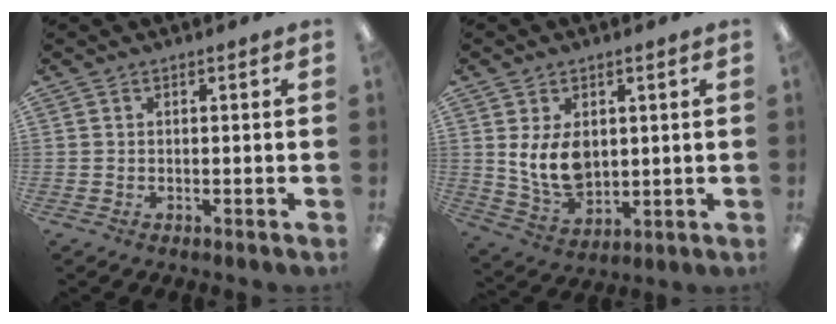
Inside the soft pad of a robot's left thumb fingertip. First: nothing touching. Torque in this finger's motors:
{"motor_torque": [1.37, 1.90, 0.79, -0.81, 0.09]}